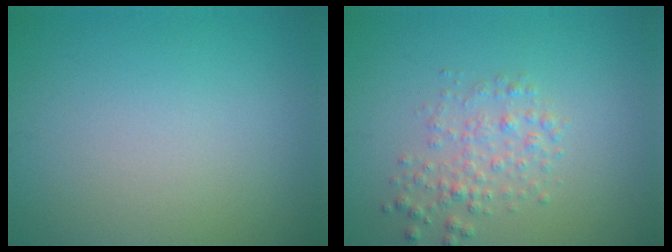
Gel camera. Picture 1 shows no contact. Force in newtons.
{"total": 2.3, "press": 2.3, "slide": 0.0}